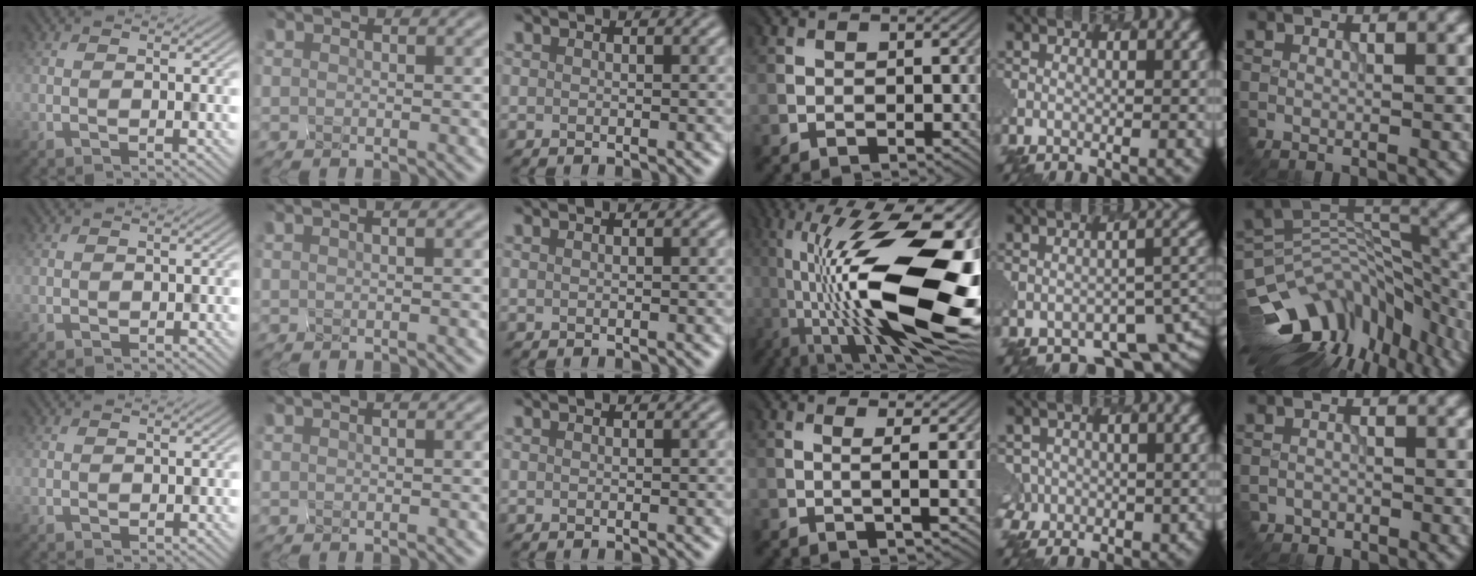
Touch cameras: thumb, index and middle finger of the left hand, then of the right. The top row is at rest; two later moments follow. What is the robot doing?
{"motion": "disassemble", "object": "battery cover"}